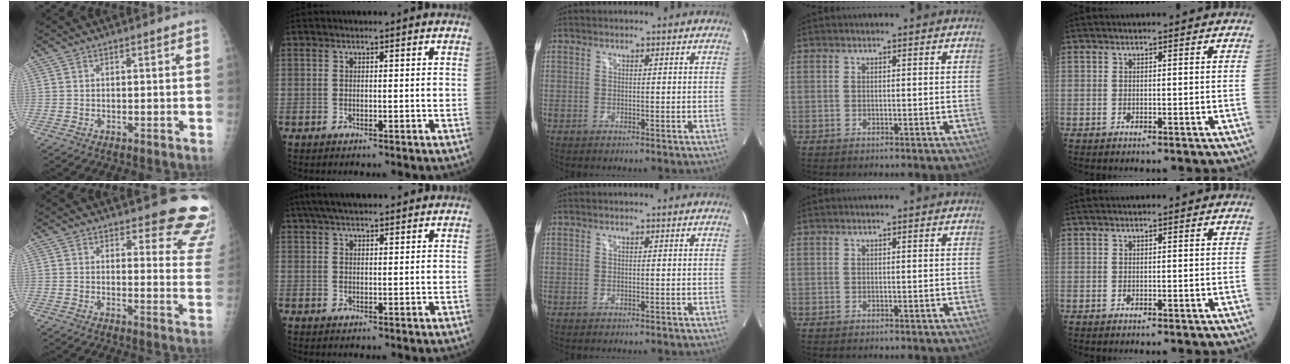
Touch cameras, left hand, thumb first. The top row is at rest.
{"thumb": {"total": 12.6, "force": [11.4, 3.5, 3.8], "torque": [0.009, -0.099, 0.101]}, "index": {"total": 8.9, "force": [7.5, 1.7, 4.5], "torque": [-0.066, 0.037, 0.114]}}